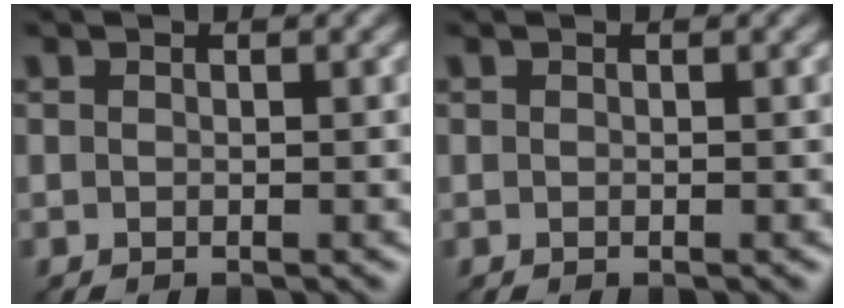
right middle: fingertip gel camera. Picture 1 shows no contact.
{"total": 0.0}